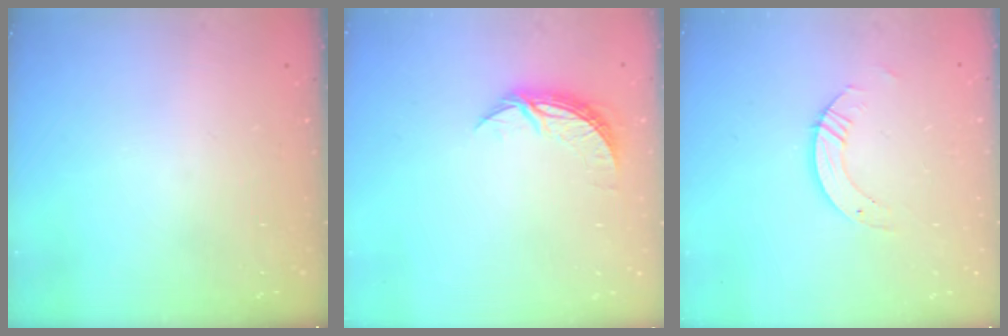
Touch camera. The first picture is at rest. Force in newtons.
{"total": 6.7, "press": 6.7, "slide": 0.4}
{"total": 4.7, "press": 4.7, "slide": 0.3}